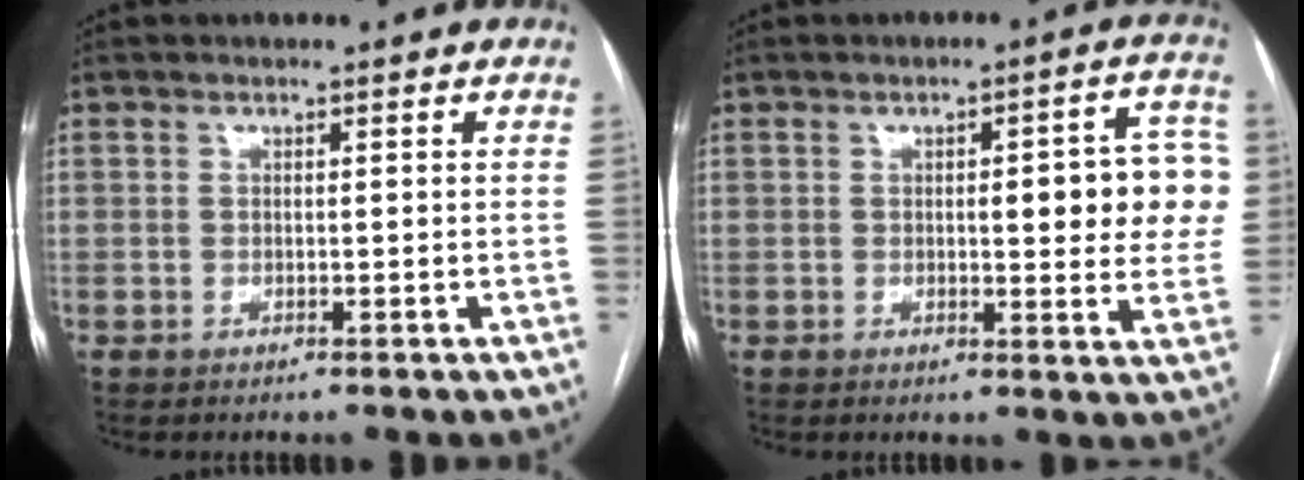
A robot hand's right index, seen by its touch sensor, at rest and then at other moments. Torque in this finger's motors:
{"motor_torque": [0.48, -0.29, 0.19, 0.07]}